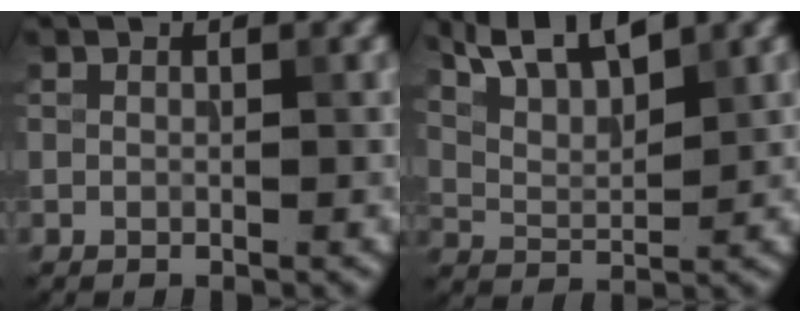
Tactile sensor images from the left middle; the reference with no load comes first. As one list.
[{"total": 6.6, "force": [5.2, 1.8, 3.8], "torque": [-0.065, 0.022, 0.074]}]